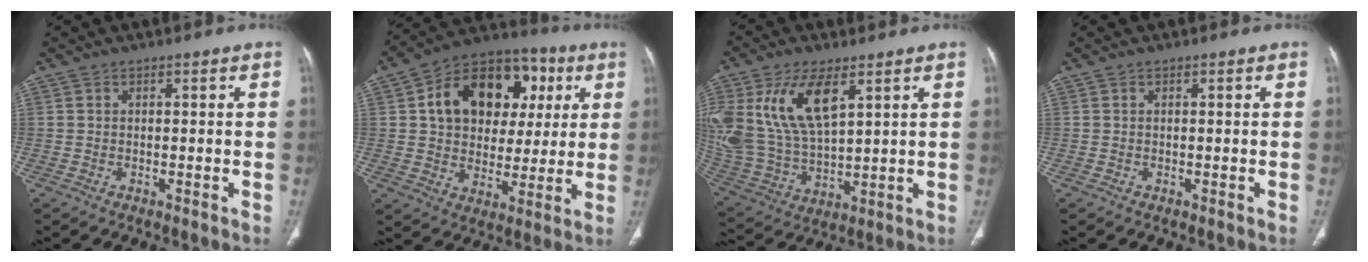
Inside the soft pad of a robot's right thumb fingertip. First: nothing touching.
{"total": 19.8, "force": [5.3, 14.5, 12.4], "torque": [-0.151, 0.017, 0.083]}
{"total": 19.5, "force": [7.7, 9.8, 15.0], "torque": [-0.313, -0.026, 0.158]}
{"total": 0.0}